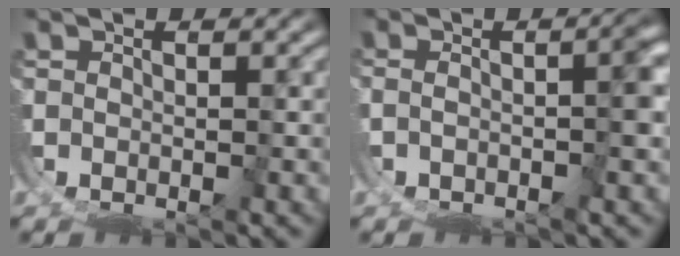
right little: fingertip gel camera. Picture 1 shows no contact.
{"total": 3.7, "force": [-0.8, 1.2, 3.5], "torque": [-0.040, -0.003, -0.010]}